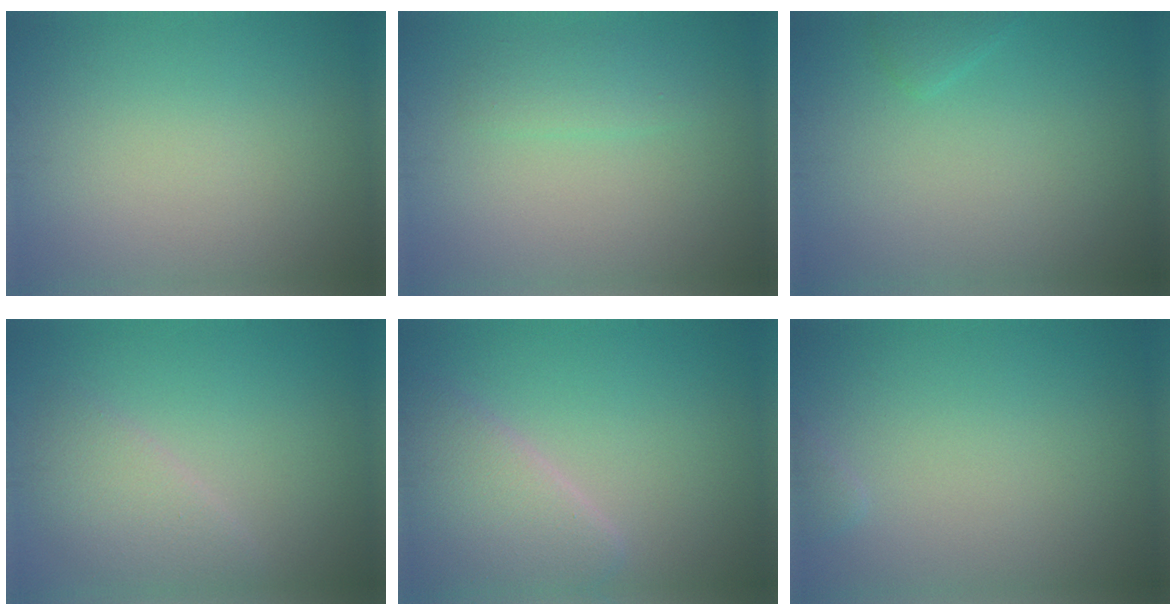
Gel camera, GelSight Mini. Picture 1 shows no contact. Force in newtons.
{"total": 1.6, "press": 1.6, "slide": 0.0}
{"total": 1.0, "press": 1.0, "slide": 0.1}
{"total": 2.9, "press": 2.9, "slide": 0.2}
{"total": 5.1, "press": 5.1, "slide": 0.6}
{"total": 0.6, "press": 0.6, "slide": 0.1}